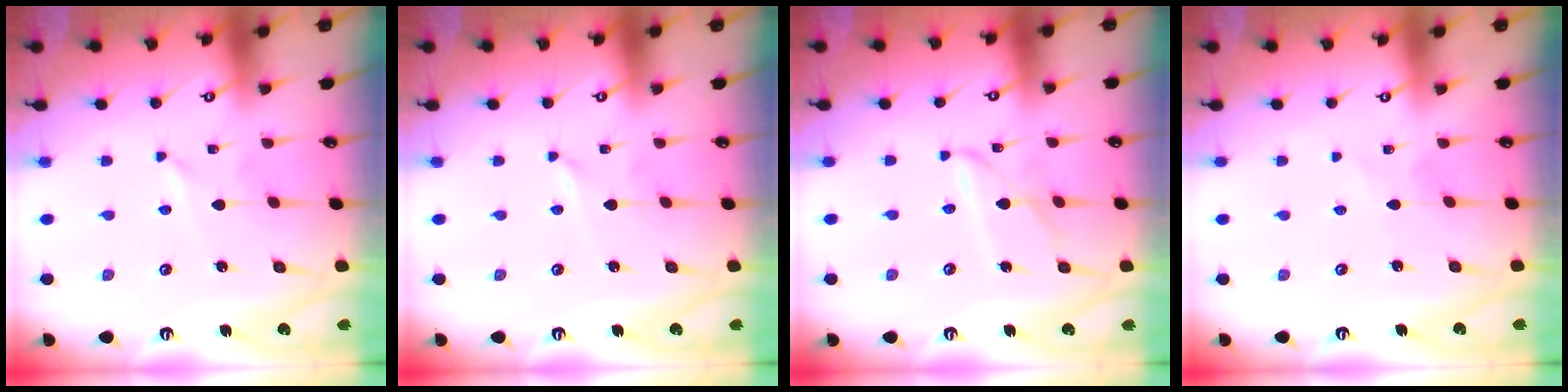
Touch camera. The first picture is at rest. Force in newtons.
{"total": 0.0}
{"total": 6.6, "press": 6.6, "slide": 0.6}
{"total": 2.4, "press": 2.4, "slide": 0.3}